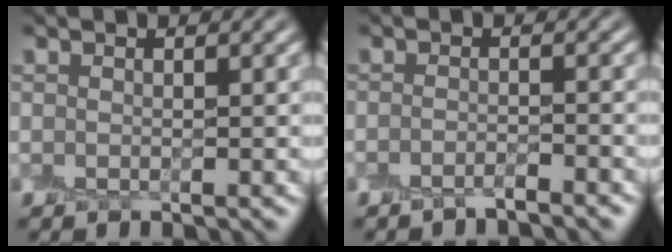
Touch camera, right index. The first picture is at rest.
{"total": 1.4, "force": [-1.4, -0.2, 0.1], "torque": [-0.002, -0.006, -0.023]}